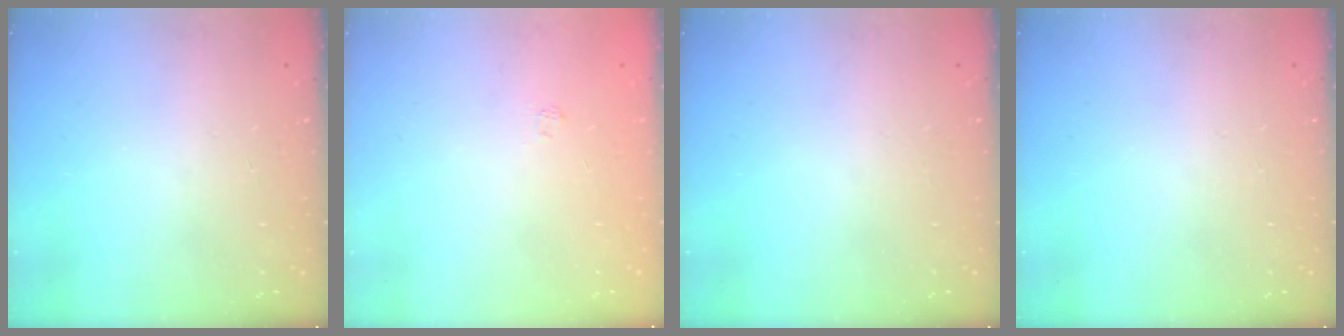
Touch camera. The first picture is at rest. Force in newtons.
{"total": 1.8, "press": 1.4, "slide": 1.1}
{"total": 0.0}
{"total": 0.0}